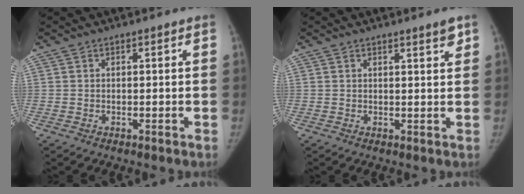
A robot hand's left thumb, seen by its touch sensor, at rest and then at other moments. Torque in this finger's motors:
{"motor_torque": [-0.27, -0.27, 0.21, 0.27, -0.01]}